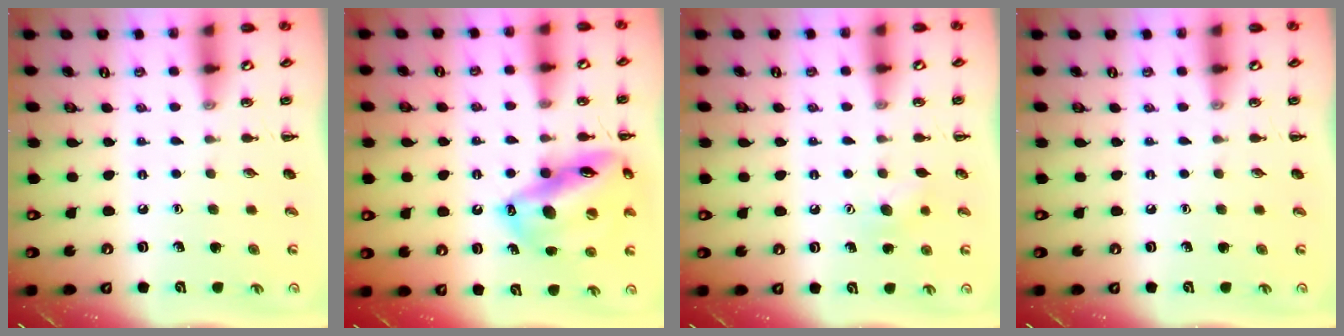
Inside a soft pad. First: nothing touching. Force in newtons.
{"total": 19.1, "press": 18.5, "slide": 4.6}
{"total": 5.5, "press": 5.3, "slide": 1.5}
{"total": 0.0}